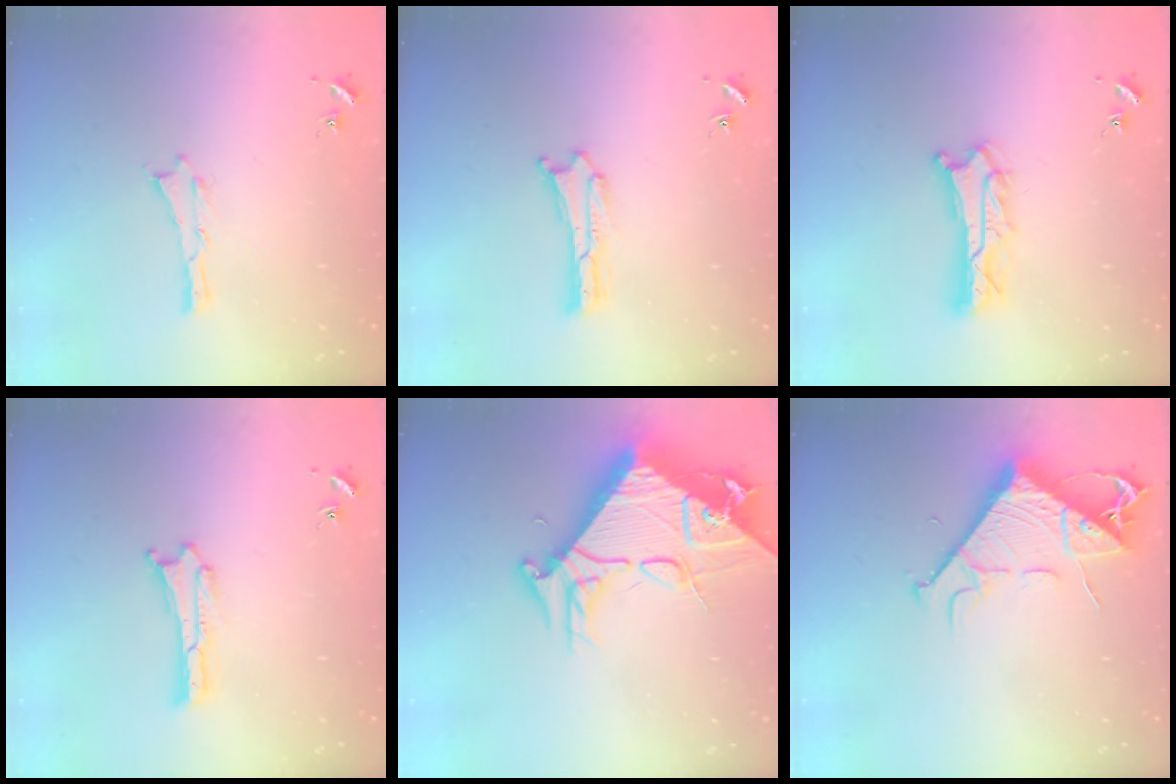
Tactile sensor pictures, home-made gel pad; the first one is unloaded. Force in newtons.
{"total": 0.0}
{"total": 5.0, "press": 4.9, "slide": 0.5}
{"total": 0.0}
{"total": 17.0, "press": 16.9, "slide": 1.6}
{"total": 9.2, "press": 9.1, "slide": 1.2}